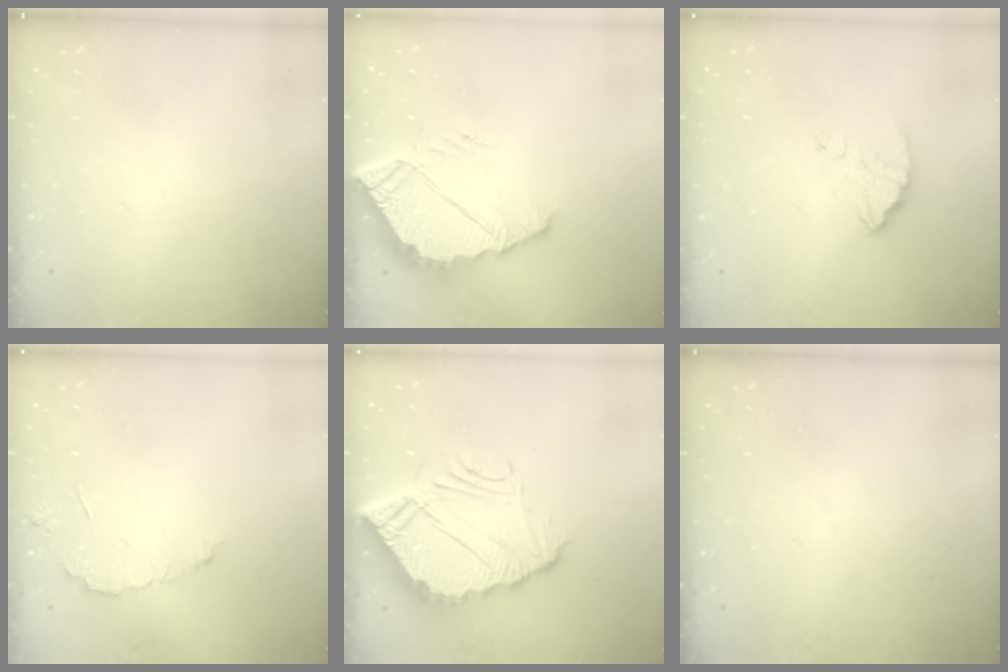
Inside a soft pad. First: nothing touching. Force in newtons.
{"total": 5.9, "press": 5.9, "slide": 0.3}
{"total": 3.1, "press": 3.0, "slide": 0.3}
{"total": 3.9, "press": 3.9, "slide": 0.2}
{"total": 12.8, "press": 12.8, "slide": 1.0}
{"total": 0.0}